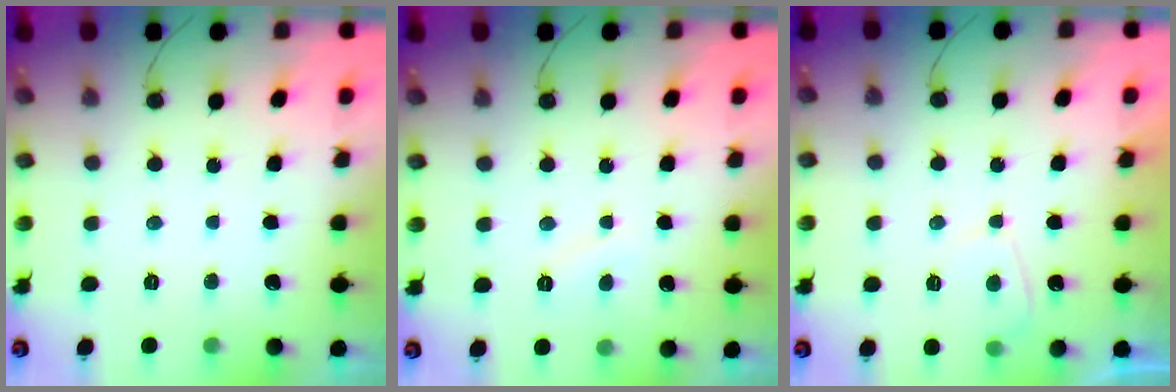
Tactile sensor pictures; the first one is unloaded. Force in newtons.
{"total": 3.0, "press": 3.0, "slide": 0.4}
{"total": 2.7, "press": 2.6, "slide": 0.8}